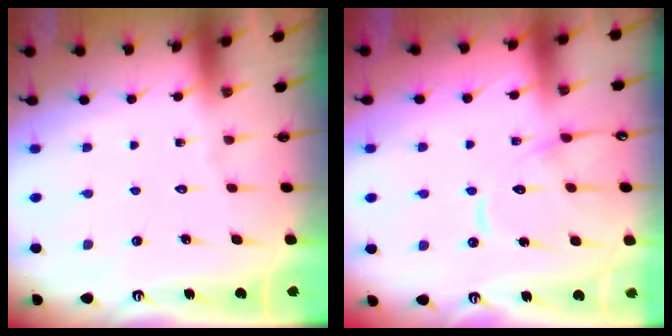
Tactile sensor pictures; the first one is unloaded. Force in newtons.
{"total": 11.4, "press": 11.4, "slide": 0.6}